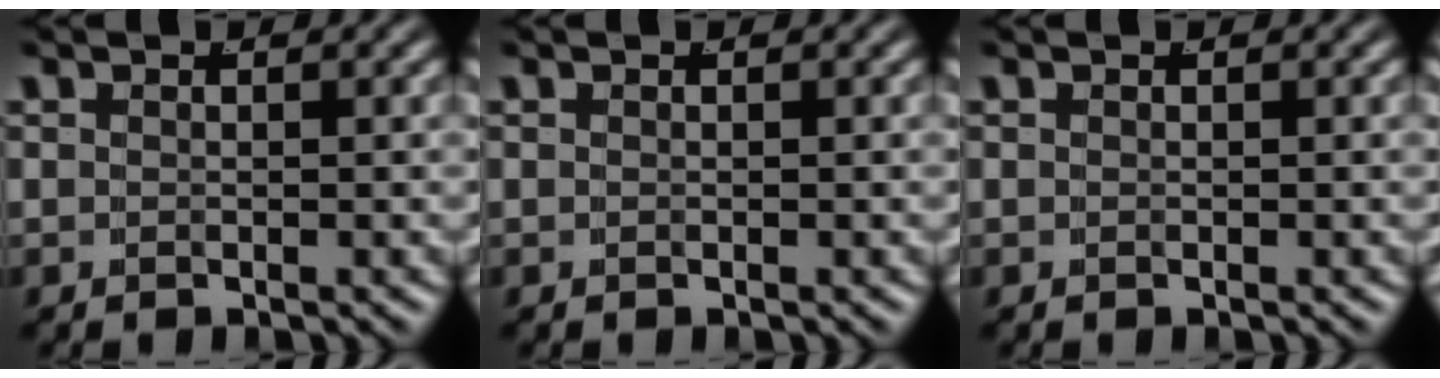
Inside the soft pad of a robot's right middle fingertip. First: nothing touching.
{"total": 0.0}
{"total": 0.0}